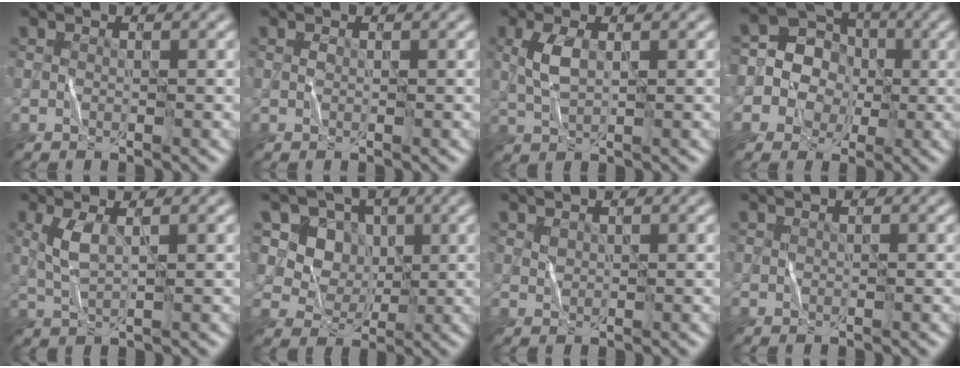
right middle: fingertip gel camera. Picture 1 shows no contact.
{"total": 0.5, "force": [0.0, 0.3, 0.4], "torque": [-0.010, 0.002, -0.002]}
{"total": 2.8, "force": [0.4, 1.3, 2.4], "torque": [-0.060, 0.004, 0.010]}
{"total": 8.4, "force": [-0.2, 7.8, 2.9], "torque": [-0.062, 0.046, -0.037]}
{"total": 2.6, "force": [0.7, 0.8, 2.4], "torque": [-0.056, 0.002, 0.017]}
{"total": 8.7, "force": [3.6, 7.1, 3.5], "torque": [-0.075, 0.002, 0.061]}
{"total": 0.7, "force": [0.5, 0.4, 0.3], "torque": [-0.010, 0.001, 0.012]}
{"total": 0.0}